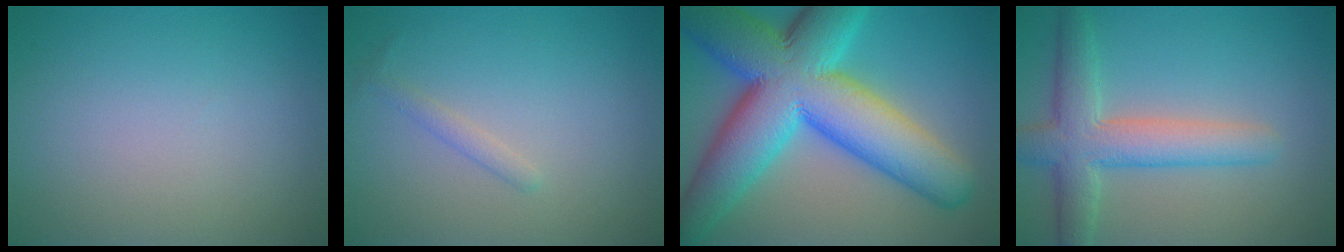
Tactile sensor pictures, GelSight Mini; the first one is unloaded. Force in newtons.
{"total": 1.1, "press": 1.1, "slide": 0.1}
{"total": 15.5, "press": 15.5, "slide": 0.5}
{"total": 5.7, "press": 5.7, "slide": 0.2}